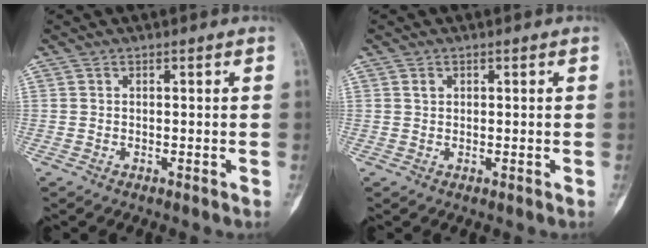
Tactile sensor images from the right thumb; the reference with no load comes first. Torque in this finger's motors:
{"motor_torque": [-0.26, 0.16, 0.28, -0.19, -0.02]}